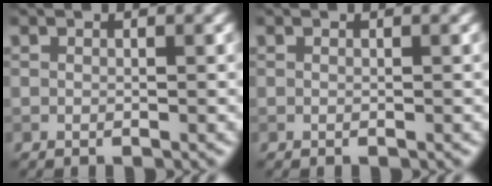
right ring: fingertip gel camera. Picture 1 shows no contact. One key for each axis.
{"total": 0.0}